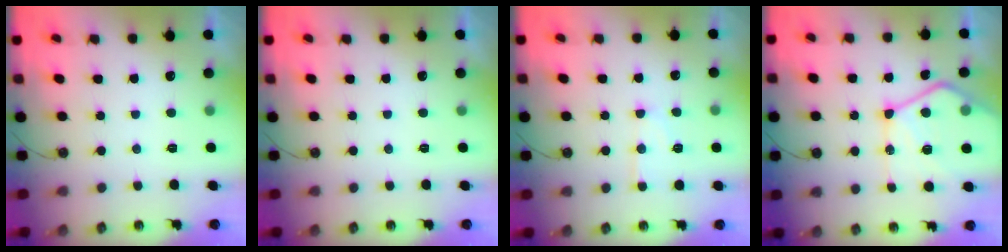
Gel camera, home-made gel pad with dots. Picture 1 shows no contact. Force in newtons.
{"total": 0.0}
{"total": 10.1, "press": 10.1, "slide": 0.9}
{"total": 18.8, "press": 18.7, "slide": 2.2}